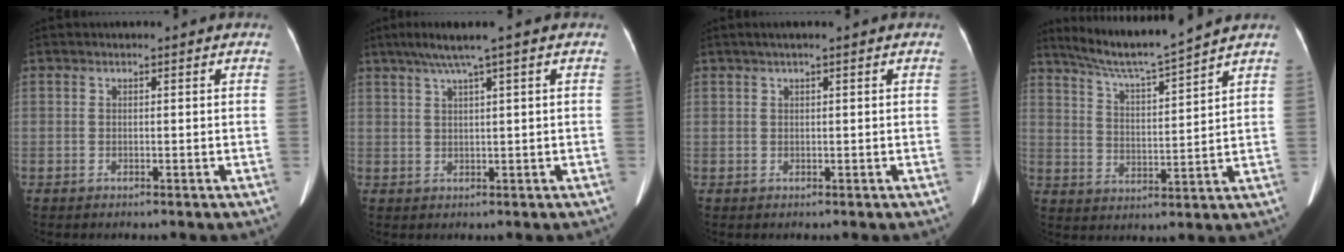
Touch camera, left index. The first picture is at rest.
{"total": 4.7, "force": [2.8, -0.8, 3.7], "torque": [-0.077, 0.017, 0.056]}
{"total": 1.6, "force": [1.0, -0.2, 1.3], "torque": [-0.029, 0.015, 0.020]}
{"total": 10.4, "force": [9.4, -1.7, 4.1], "torque": [-0.074, 0.000, 0.167]}